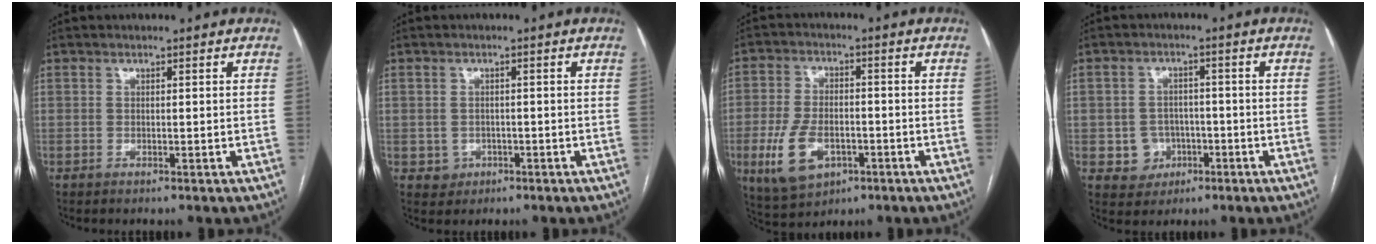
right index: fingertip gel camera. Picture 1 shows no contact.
{"total": 2.7, "force": [-0.7, 2.6, 0.2], "torque": [0.007, 0.009, -0.005]}
{"total": 9.7, "force": [-3.5, 5.8, 7.0], "torque": [-0.150, 0.001, -0.051]}
{"total": 4.9, "force": [-1.4, 4.7, 0.8], "torque": [-0.004, 0.011, -0.013]}